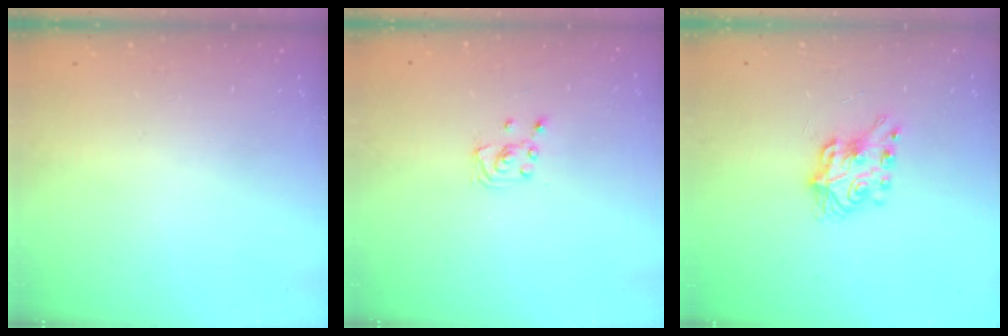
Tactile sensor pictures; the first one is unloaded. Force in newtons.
{"total": 2.3, "press": 2.3, "slide": 0.2}
{"total": 7.2, "press": 7.2, "slide": 0.4}